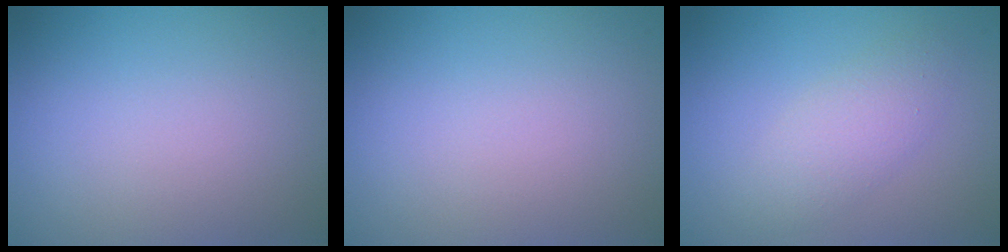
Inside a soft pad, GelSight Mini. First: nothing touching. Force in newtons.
{"total": 0.0}
{"total": 2.7, "press": 2.7, "slide": 0.2}